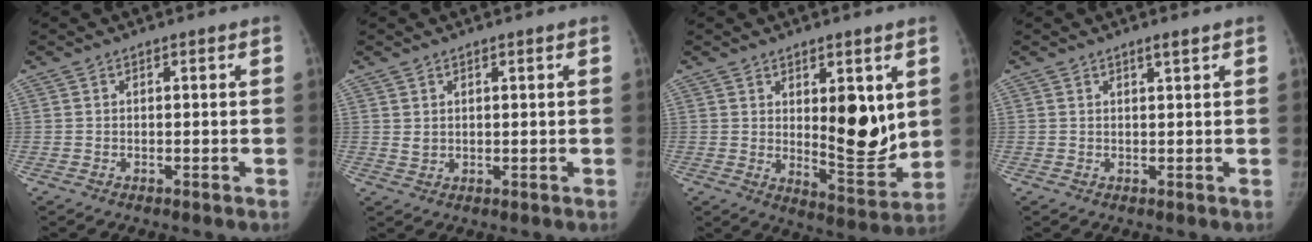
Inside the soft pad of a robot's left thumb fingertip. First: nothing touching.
{"total": 1.6, "force": [0.9, 1.0, 0.9], "torque": [-0.008, -0.007, 0.022]}
{"total": 13.7, "force": [3.2, 5.8, 12.1], "torque": [-0.134, -0.040, 0.060]}
{"total": 1.4, "force": [1.1, 0.1, 0.9], "torque": [-0.013, -0.008, 0.019]}